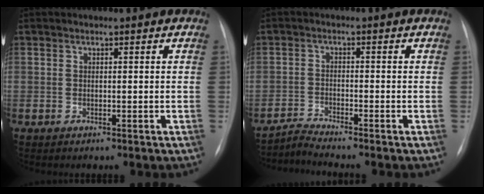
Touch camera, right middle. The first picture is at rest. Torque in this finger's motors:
{"motor_torque": [-0.17, -0.16, -0.08, 0.01]}